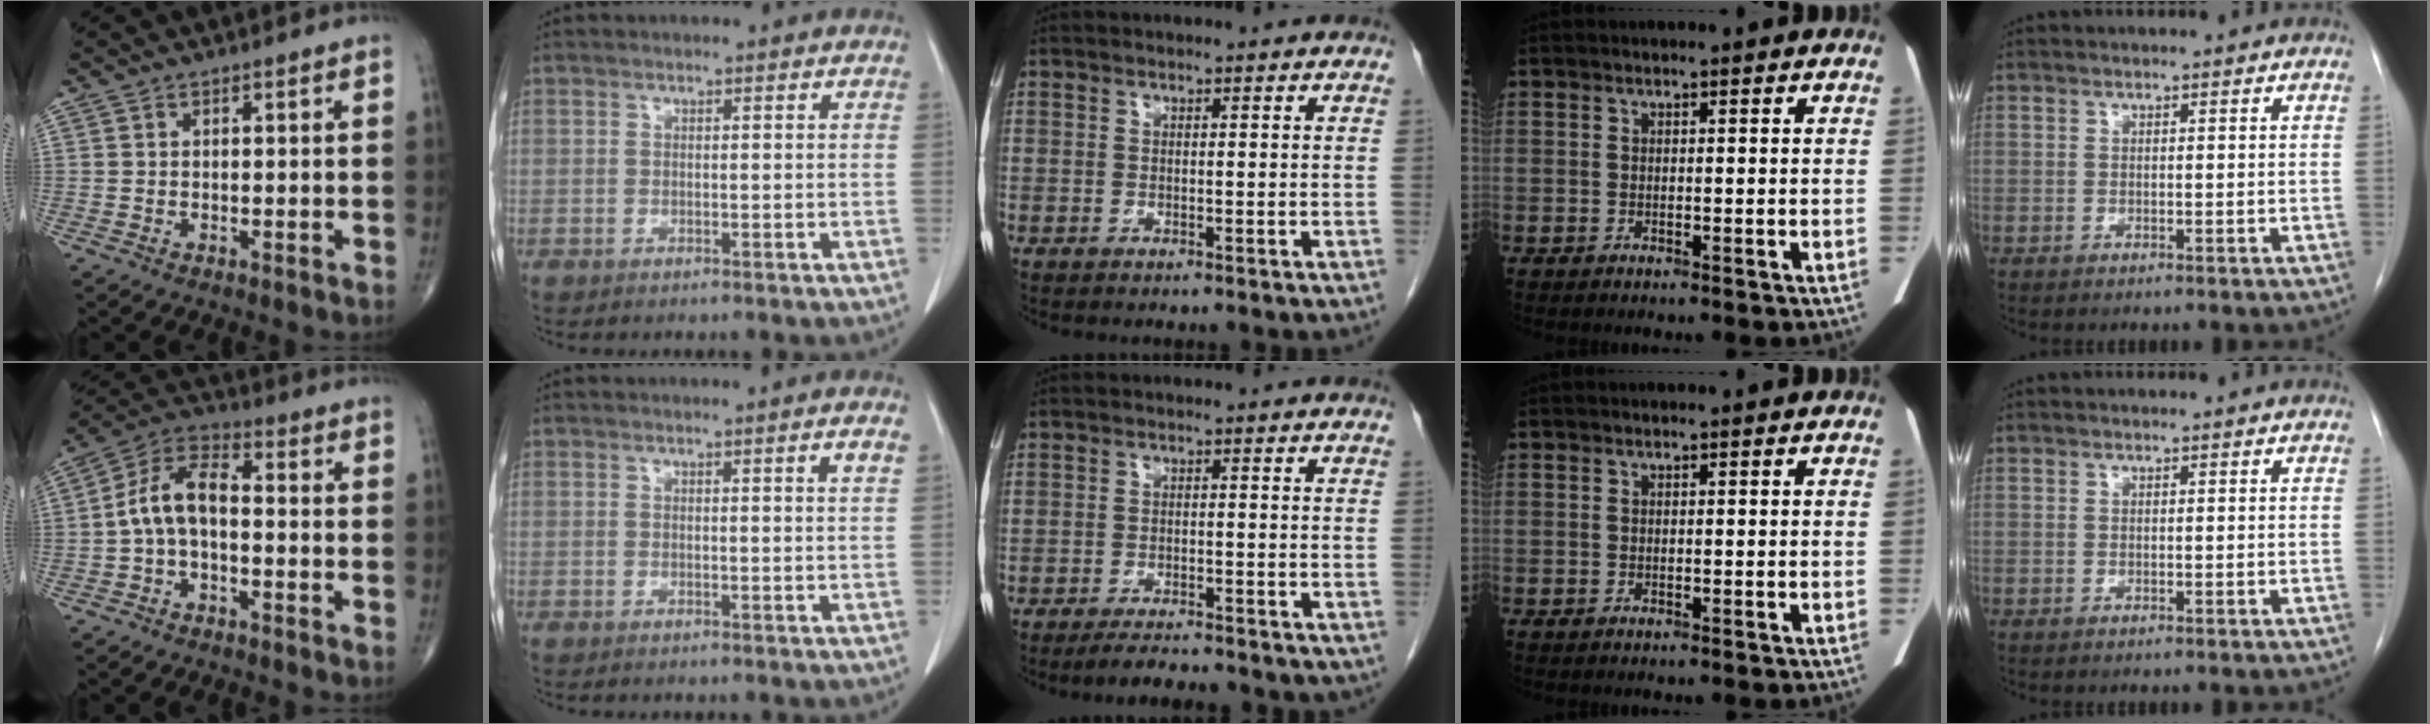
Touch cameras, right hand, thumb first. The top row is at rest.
{"thumb": {"total": 8.9, "force": [-1.2, 4.8, 7.4], "torque": [-0.140, 0.038, -0.035]}, "index": {"total": 1.4, "force": [0.7, -0.3, 1.2], "torque": [-0.016, -0.003, 0.009]}, "middle": {"total": 5.3, "force": [-4.4, 1.4, 2.6], "torque": [-0.044, -0.008, -0.062]}}